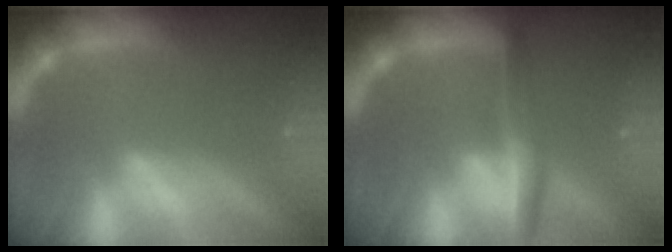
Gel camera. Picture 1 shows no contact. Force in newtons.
{"total": 3.9}